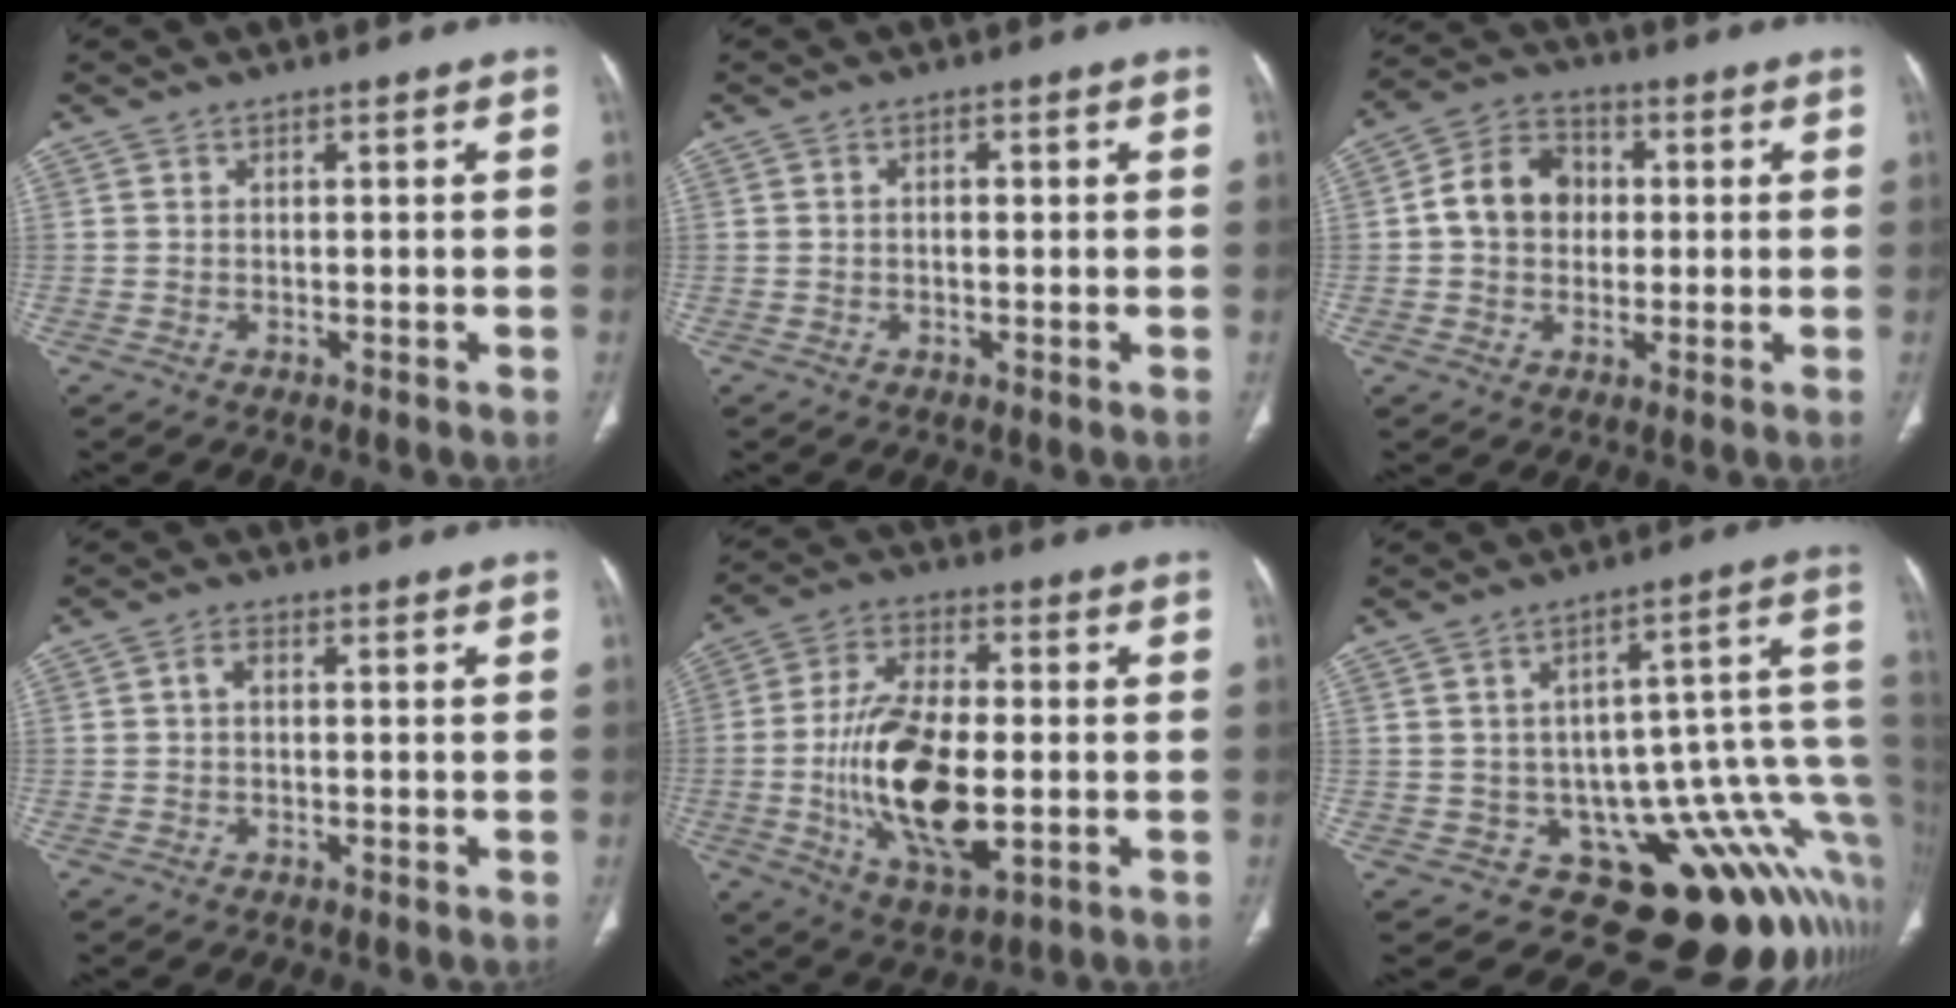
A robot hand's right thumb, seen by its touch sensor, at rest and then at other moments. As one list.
[{"total": 1.2, "force": [0.1, 0.6, 1.1], "torque": [-0.023, 0.006, 0.003]}, {"total": 10.0, "force": [0.6, 8.1, 5.8], "torque": [-0.080, 0.022, 0.002]}, {"total": 1.6, "force": [0.1, 1.0, 1.3], "torque": [-0.022, 0.006, -0.001]}, {"total": 18.2, "force": [-2.6, 8.3, 16.0], "torque": [-0.296, -0.003, -0.038]}, {"total": 22.4, "force": [-5.4, 11.2, 18.6], "torque": [-0.130, 0.073, -0.053]}]